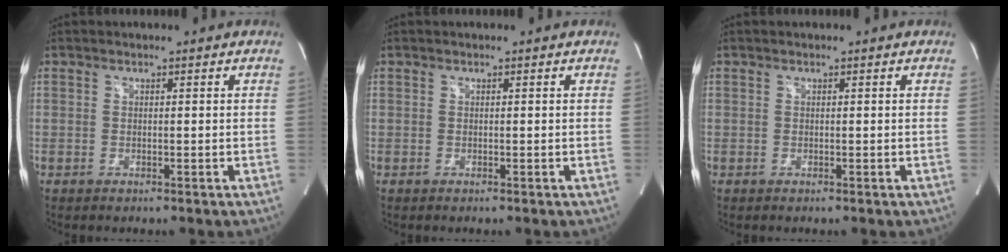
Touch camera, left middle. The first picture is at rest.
{"total": 0.0}
{"total": 0.0}